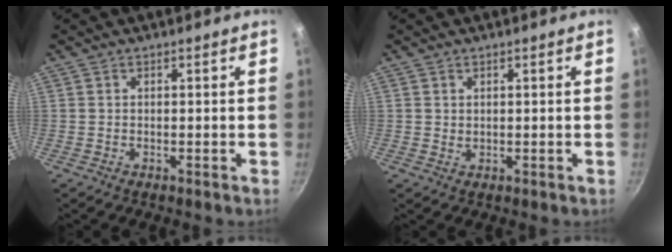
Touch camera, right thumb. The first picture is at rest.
{"total": 0.7, "force": [0.4, 0.5, 0.2], "torque": [0.000, -0.005, 0.007]}